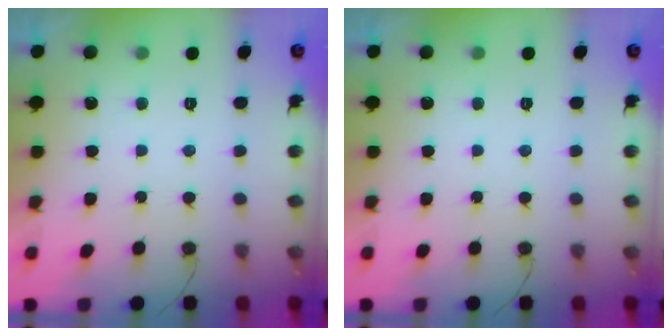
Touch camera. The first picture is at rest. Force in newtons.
{"total": 0.0}